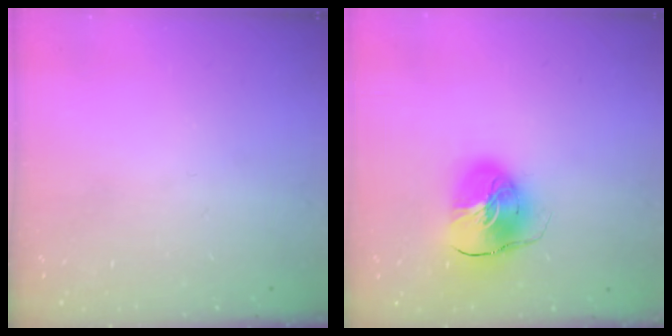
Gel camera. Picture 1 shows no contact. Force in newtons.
{"total": 11.9, "press": 11.7, "slide": 1.8}